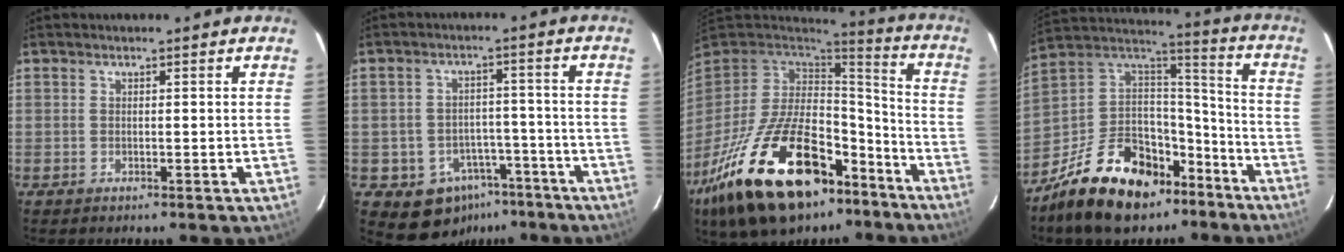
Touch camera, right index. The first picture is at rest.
{"total": 9.6, "force": [-5.6, 7.2, 2.7], "torque": [-0.055, 0.031, -0.053]}
{"total": 31.1, "force": [-17.9, 15.4, 20.2], "torque": [-0.394, -0.020, -0.270]}
{"total": 24.5, "force": [-15.8, 13.1, 13.4], "torque": [-0.279, 0.029, -0.242]}